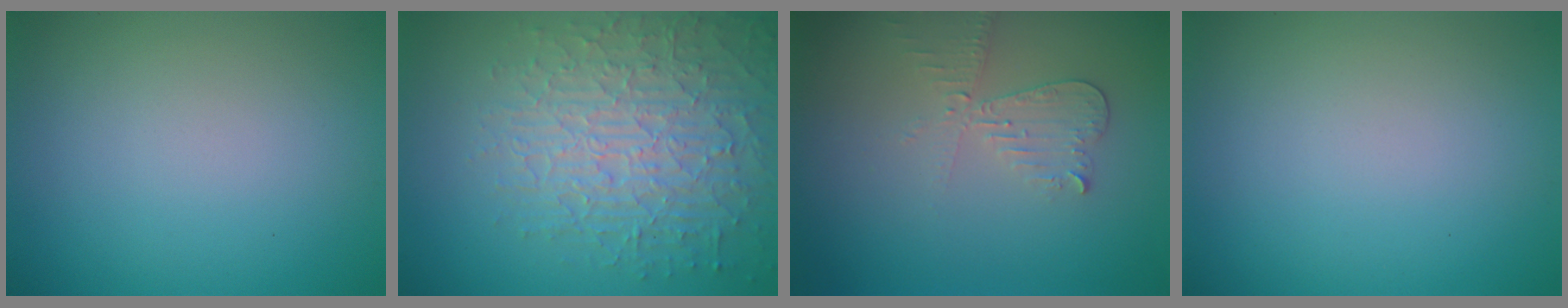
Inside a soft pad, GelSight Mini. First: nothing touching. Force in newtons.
{"total": 6.9, "press": 5.2, "slide": 4.6}
{"total": 2.4, "press": 2.4, "slide": 0.5}
{"total": 0.0}